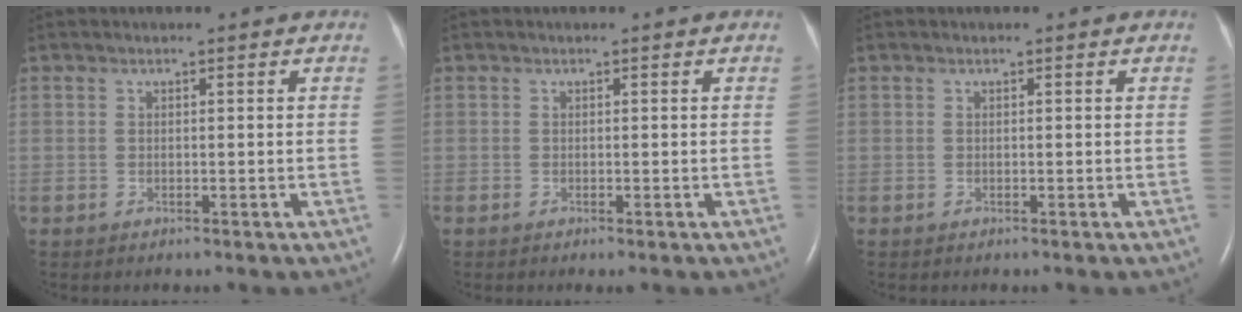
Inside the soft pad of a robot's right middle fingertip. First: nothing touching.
{"total": 0.0}
{"total": 0.0}